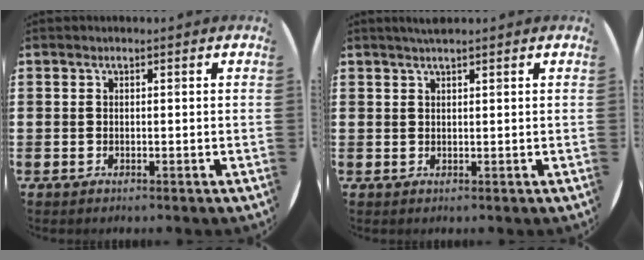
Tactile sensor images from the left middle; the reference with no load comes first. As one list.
[{"total": 1.5, "force": [1.3, 0.0, 0.7], "torque": [-0.013, 0.002, 0.024]}]